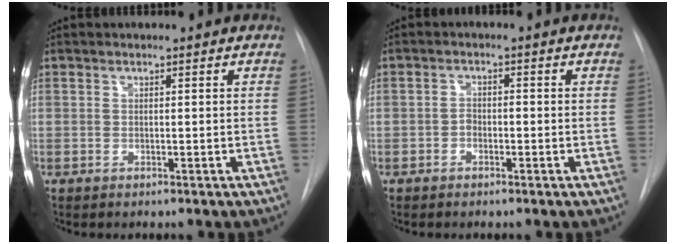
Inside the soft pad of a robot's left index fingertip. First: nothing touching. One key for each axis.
{"total": 1.6, "fx": -1.3, "fy": 0.7, "fz": 0.7, "tx": -0.008, "ty": -0.002, "tz": -0.023}